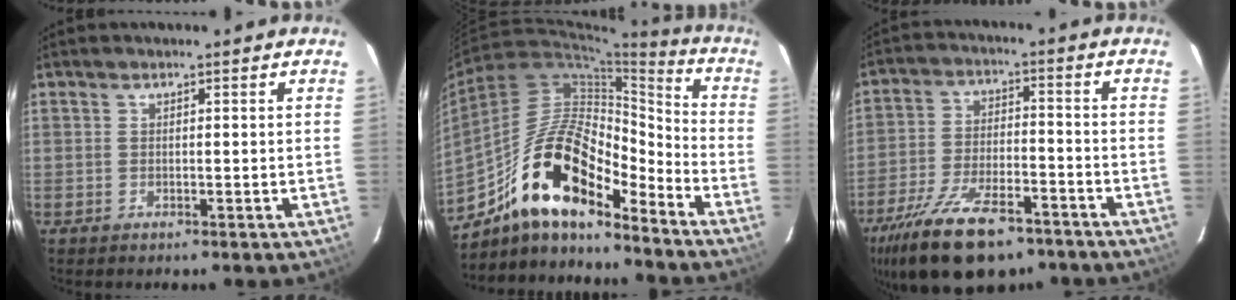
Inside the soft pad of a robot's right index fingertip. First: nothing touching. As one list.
[{"total": 18.1, "force": [-13.0, 6.0, 11.0], "torque": [-0.197, 0.011, -0.242]}, {"total": 19.2, "force": [-13.6, 7.9, 11.1], "torque": [-0.234, -0.032, -0.225]}]